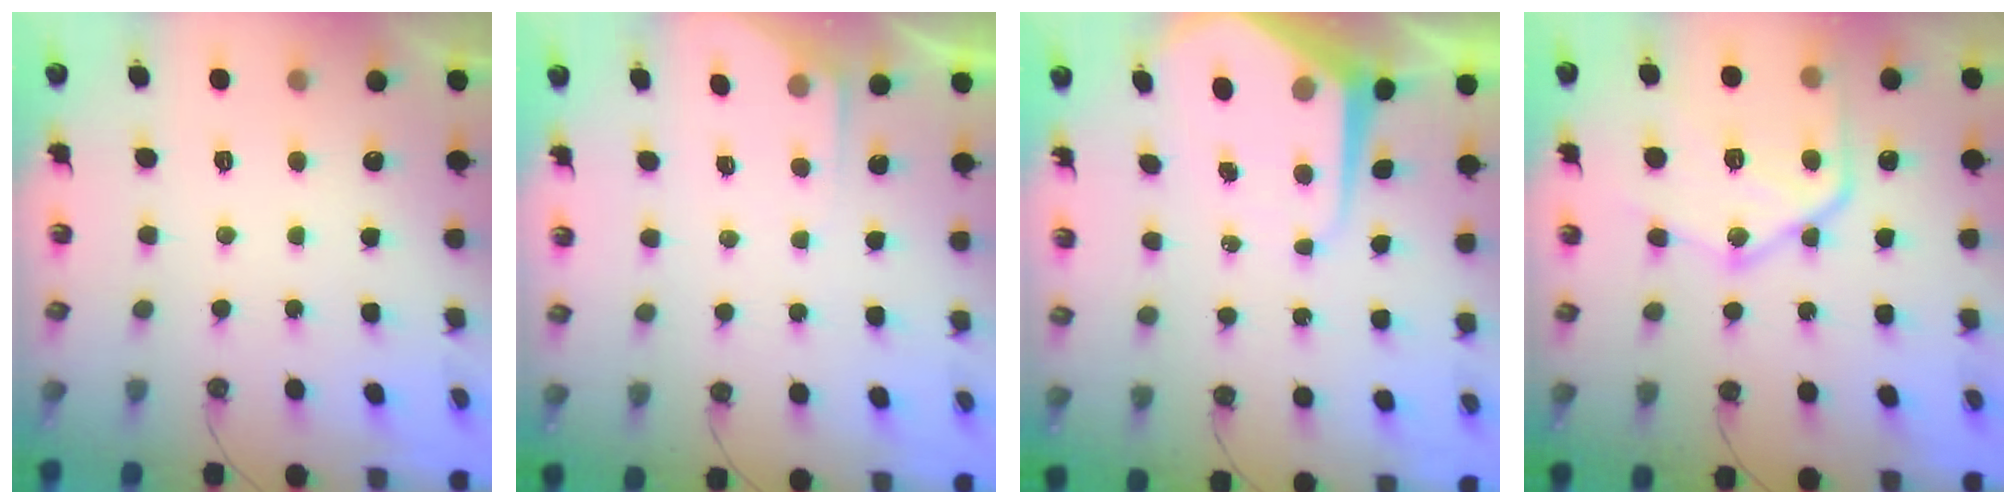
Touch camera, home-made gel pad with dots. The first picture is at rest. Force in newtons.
{"total": 3.6, "press": 3.6, "slide": 0.3}
{"total": 7.6, "press": 7.6, "slide": 0.6}
{"total": 20.7, "press": 20.6, "slide": 1.9}